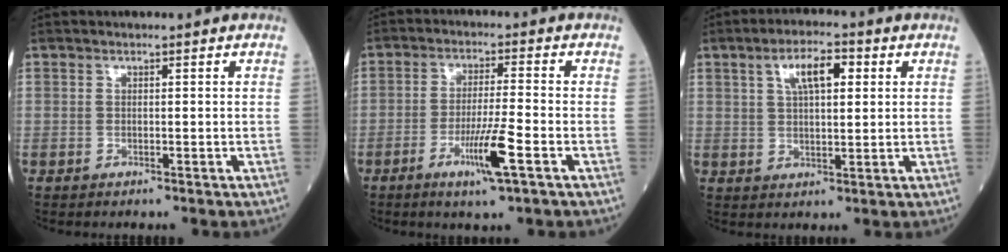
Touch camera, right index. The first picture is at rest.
{"total": 7.4, "force": [-3.3, -0.2, 6.7], "torque": [-0.125, -0.014, -0.060]}
{"total": 6.8, "force": [2.6, 2.2, 5.9], "torque": [-0.103, 0.014, 0.045]}